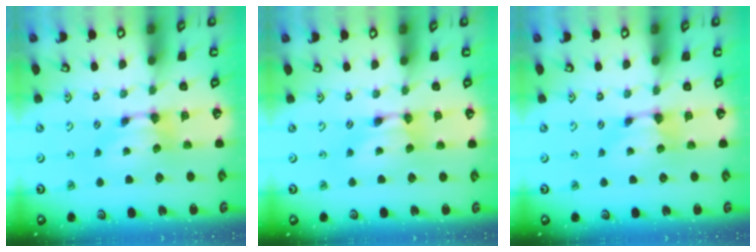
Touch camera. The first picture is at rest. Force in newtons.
{"total": 1.8, "press": 1.8, "slide": 0.1}
{"total": 0.0}